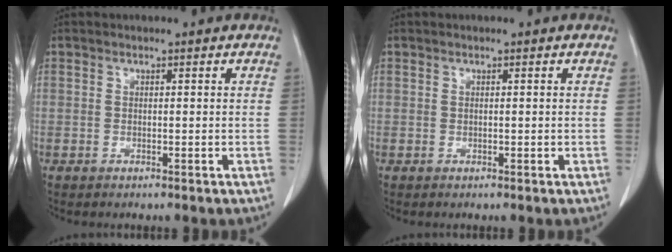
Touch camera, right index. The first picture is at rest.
{"total": 0.0}